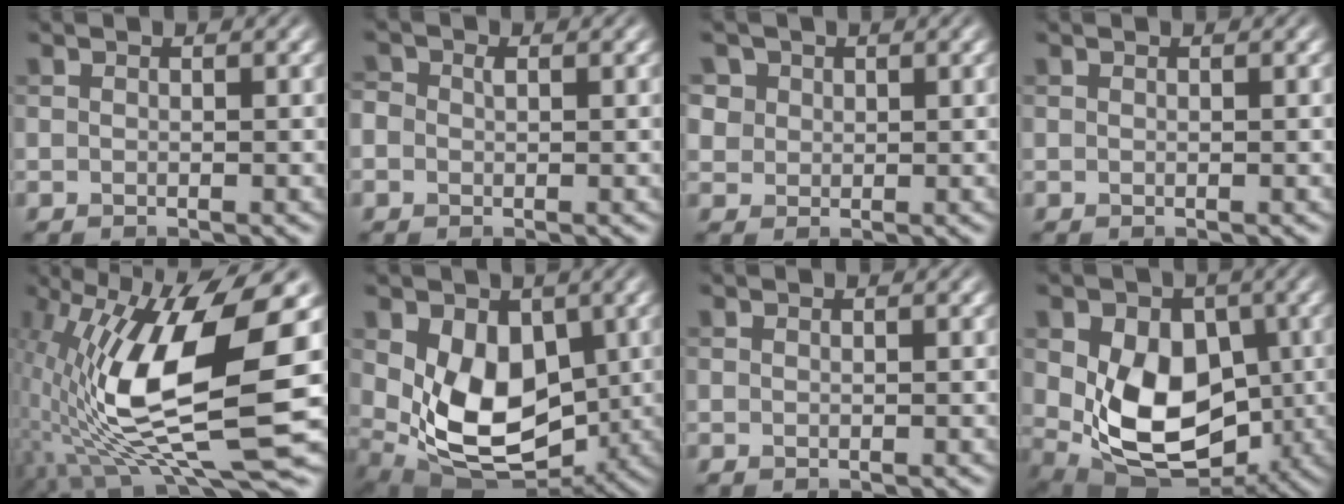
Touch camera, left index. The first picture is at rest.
{"total": 1.4, "force": [0.2, 1.1, 0.7], "torque": [-0.009, 0.002, 0.000]}
{"total": 3.5, "force": [1.8, 2.8, 1.1], "torque": [-0.042, 0.003, 0.045]}
{"total": 0.0}
{"total": 14.5, "force": [-0.5, 4.6, 13.7], "torque": [-0.264, -0.010, -0.010]}
{"total": 8.4, "force": [0.4, 5.6, 6.2], "torque": [-0.119, -0.031, 0.019]}
{"total": 0.0}
{"total": 10.0, "force": [-0.3, 7.2, 7.0], "torque": [-0.115, -0.029, 0.004]}